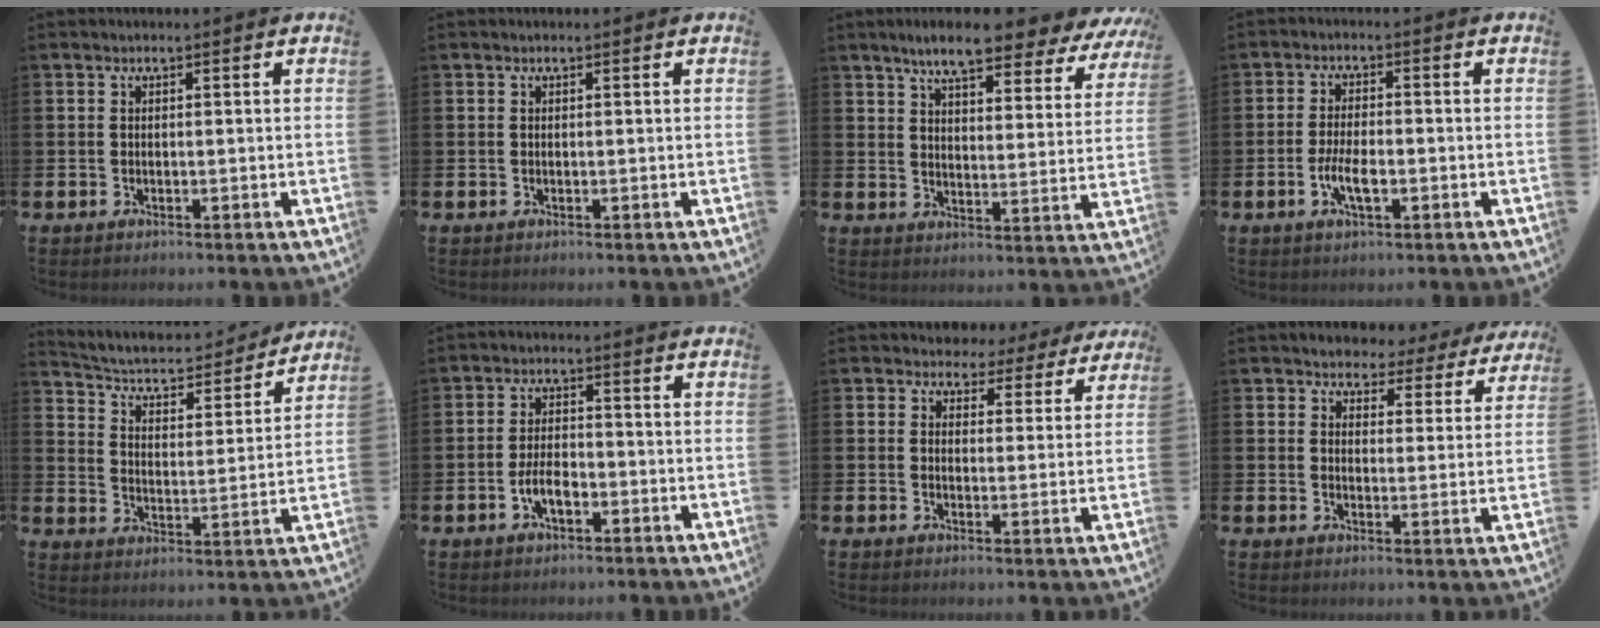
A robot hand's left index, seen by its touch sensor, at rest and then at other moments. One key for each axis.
{"total": 0.0}
{"total": 8.5, "fx": 7.6, "fy": 1.3, "fz": 3.6, "tx": -0.083, "ty": -0.042, "tz": 0.131}
{"total": 4.3, "fx": -1.2, "fy": 1.6, "fz": 3.8, "tx": -0.069, "ty": 0.002, "tz": -0.023}
{"total": 5.1, "fx": 4.7, "fy": 1.5, "fz": 1.6, "tx": -0.063, "ty": -0.040, "tz": 0.072}
{"total": 3.8, "fx": -1.5, "fy": 1.8, "fz": 3.0, "tx": -0.059, "ty": 0.004, "tz": -0.030}
{"total": 3.6, "fx": 2.9, "fy": 2.2, "fz": 0.2, "tx": -0.008, "ty": -0.022, "tz": 0.045}
{"total": 3.5, "fx": 3.1, "fy": 1.6, "fz": 0.1, "tx": -0.021, "ty": -0.021, "tz": 0.050}